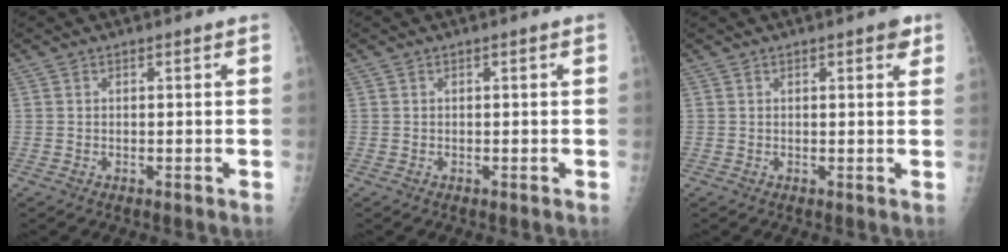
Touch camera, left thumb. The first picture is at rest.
{"total": 0.0}
{"total": 2.8, "force": [1.5, 0.9, 2.2], "torque": [-0.019, -0.002, 0.014]}